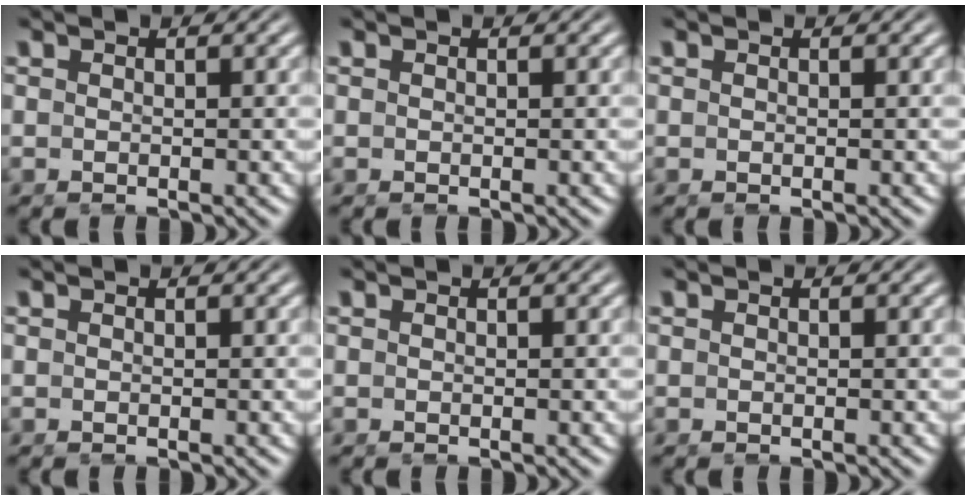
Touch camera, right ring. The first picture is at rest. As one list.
[{"total": 0.0}, {"total": 0.0}, {"total": 0.0}, {"total": 0.0}, {"total": 0.0}]